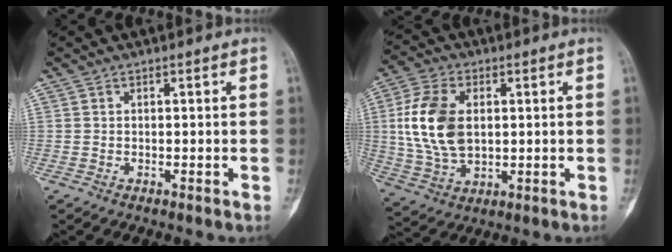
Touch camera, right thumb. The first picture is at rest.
{"total": 13.7, "force": [1.8, 8.5, 10.7], "torque": [-0.212, 0.000, 0.037]}